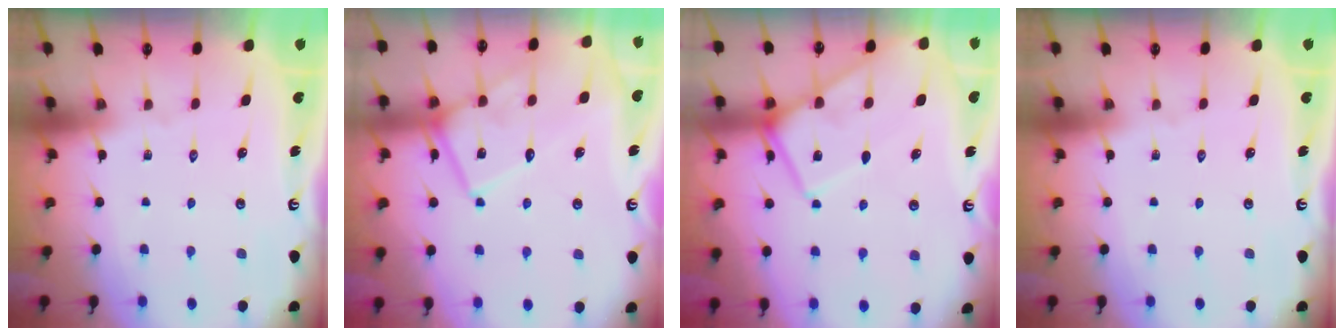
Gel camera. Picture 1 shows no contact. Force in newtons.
{"total": 17.0, "press": 16.9, "slide": 1.6}
{"total": 10.7, "press": 10.7, "slide": 1.2}
{"total": 0.0}